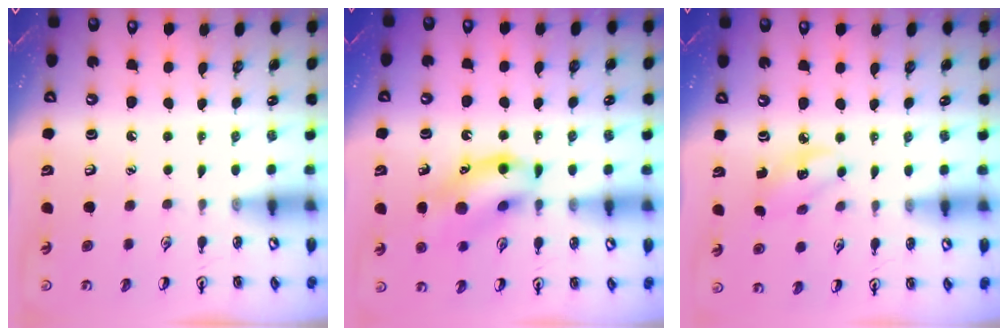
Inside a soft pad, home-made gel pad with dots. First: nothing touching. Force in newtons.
{"total": 13.8, "press": 13.6, "slide": 2.4}
{"total": 2.8, "press": 2.7, "slide": 0.8}